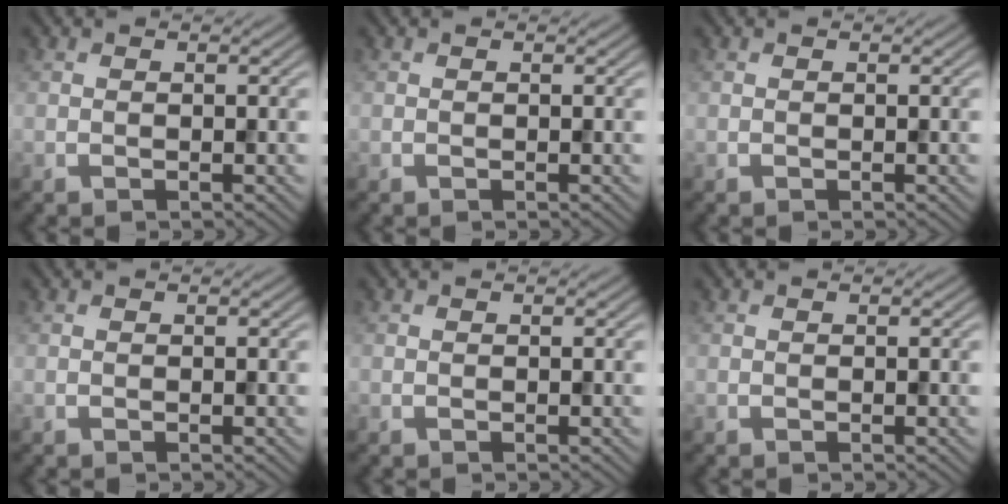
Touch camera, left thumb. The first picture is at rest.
{"total": 0.0}
{"total": 0.0}
{"total": 0.0}
{"total": 0.0}
{"total": 0.0}